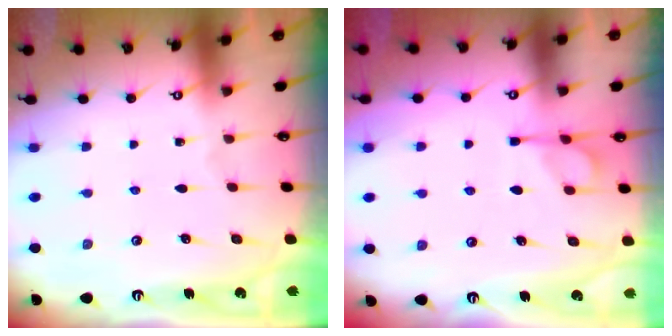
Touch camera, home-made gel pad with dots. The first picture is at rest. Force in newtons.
{"total": 2.8, "press": 2.6, "slide": 1.2}